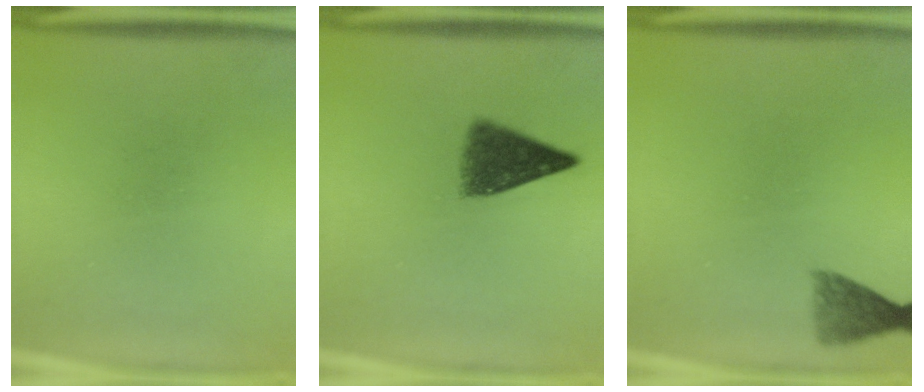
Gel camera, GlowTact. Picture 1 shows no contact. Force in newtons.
{"total": 7.7}
{"total": 3.0}